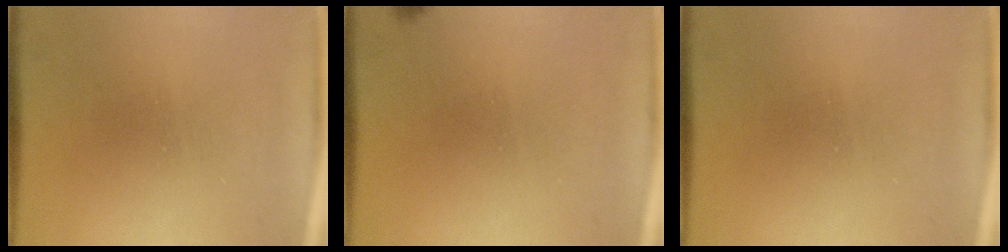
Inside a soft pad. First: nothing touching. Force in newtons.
{"total": 1.0}
{"total": 0.0}